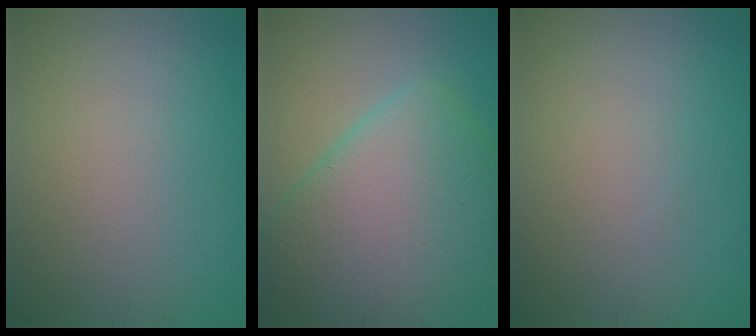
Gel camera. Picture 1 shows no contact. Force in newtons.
{"total": 10.9, "press": 10.9, "slide": 0.7}
{"total": 0.0}